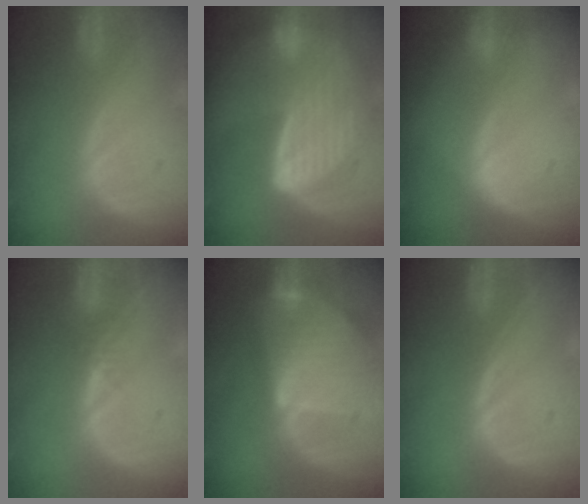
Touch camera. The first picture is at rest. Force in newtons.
{"total": 8.2, "press": 7.5, "slide": 3.4}
{"total": 0.8, "press": 0.5, "slide": 0.7}
{"total": 1.2, "press": 1.0, "slide": 0.6}
{"total": 9.5, "press": 8.3, "slide": 4.7}
{"total": 0.0}